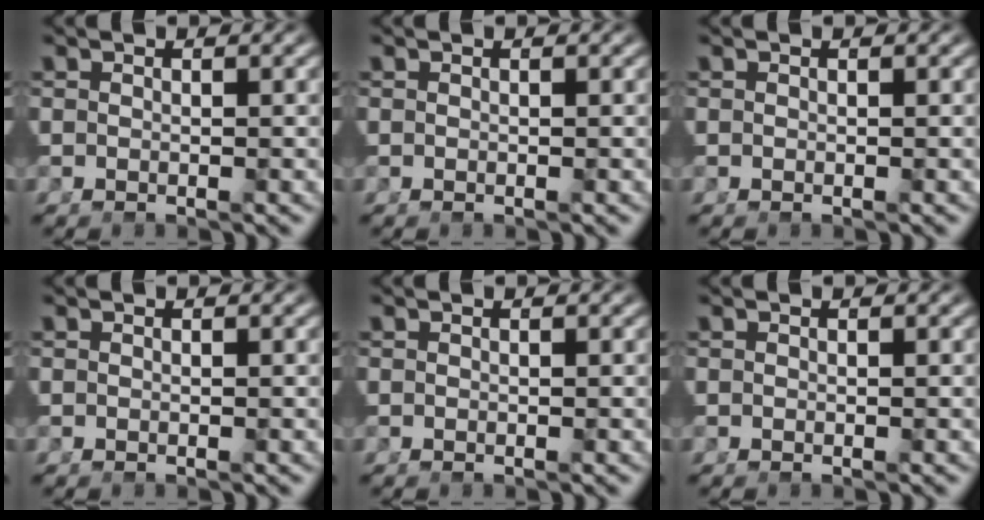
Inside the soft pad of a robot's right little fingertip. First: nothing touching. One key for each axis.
{"total": 0.0}
{"total": 0.0}
{"total": 0.0}
{"total": 0.0}
{"total": 0.0}